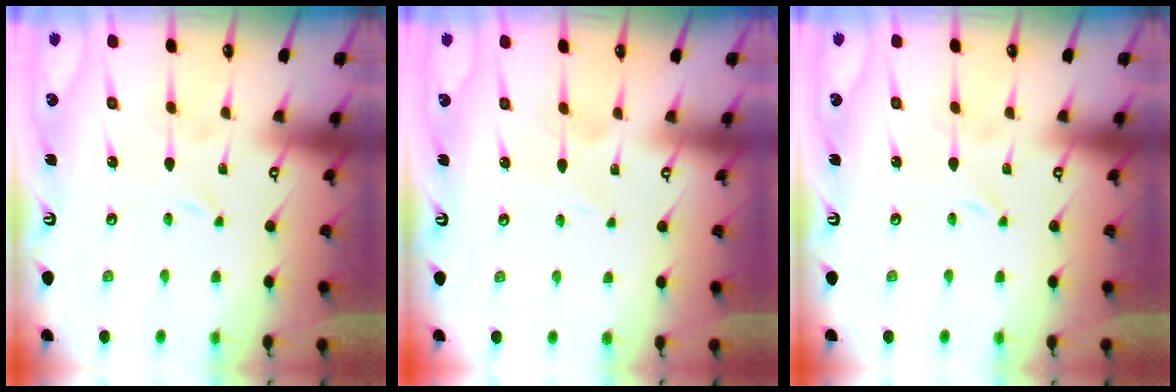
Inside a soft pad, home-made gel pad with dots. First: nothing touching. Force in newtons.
{"total": 2.2, "press": 2.2, "slide": 0.3}
{"total": 0.0}